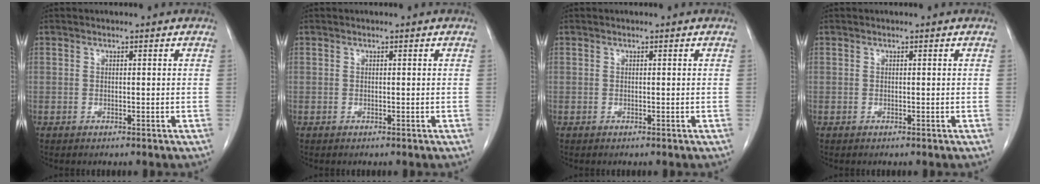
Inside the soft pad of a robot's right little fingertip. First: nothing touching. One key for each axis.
{"total": 0.0}
{"total": 0.0}
{"total": 0.0}